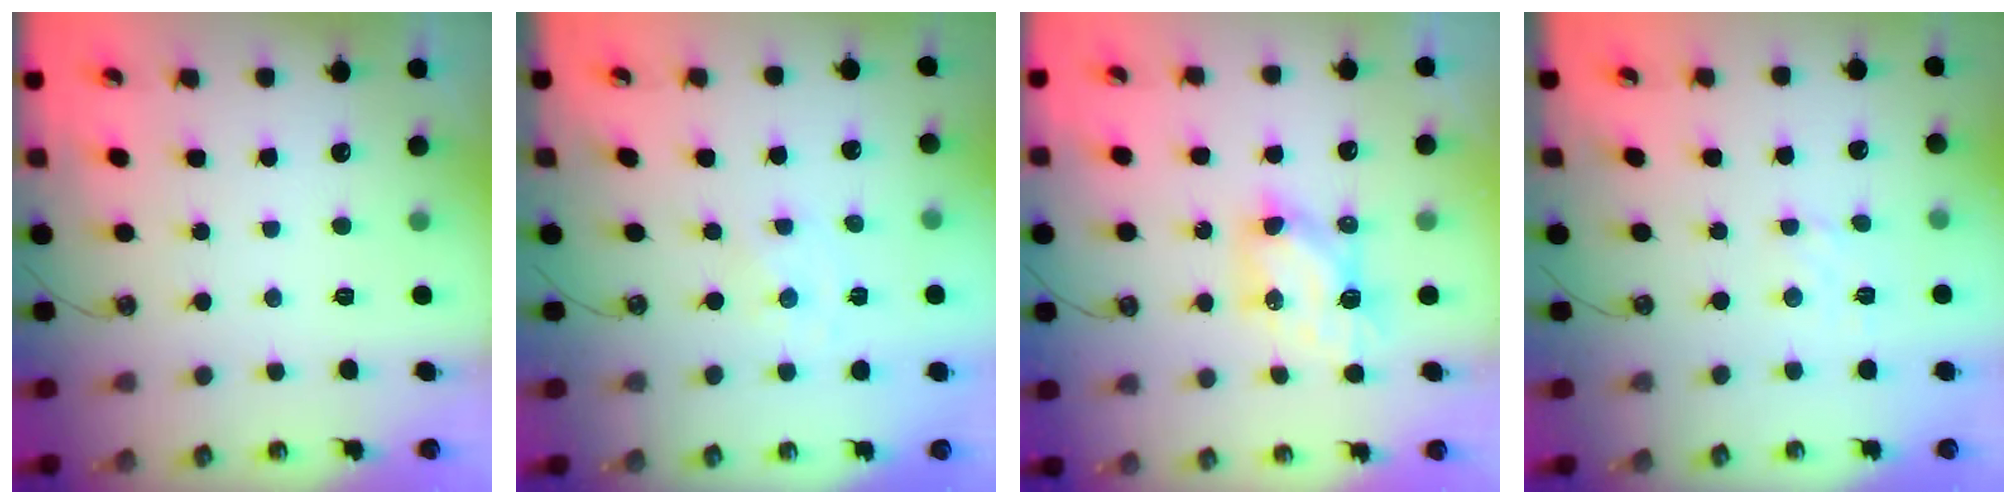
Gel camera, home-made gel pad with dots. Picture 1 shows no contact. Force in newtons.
{"total": 0.0}
{"total": 6.3, "press": 6.3, "slide": 0.3}
{"total": 2.2, "press": 2.2, "slide": 0.6}